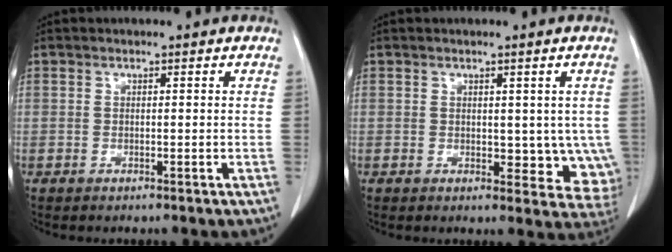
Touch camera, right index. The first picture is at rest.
{"total": 7.0, "force": [0.2, 4.1, 5.6], "torque": [-0.040, -0.008, 0.007]}